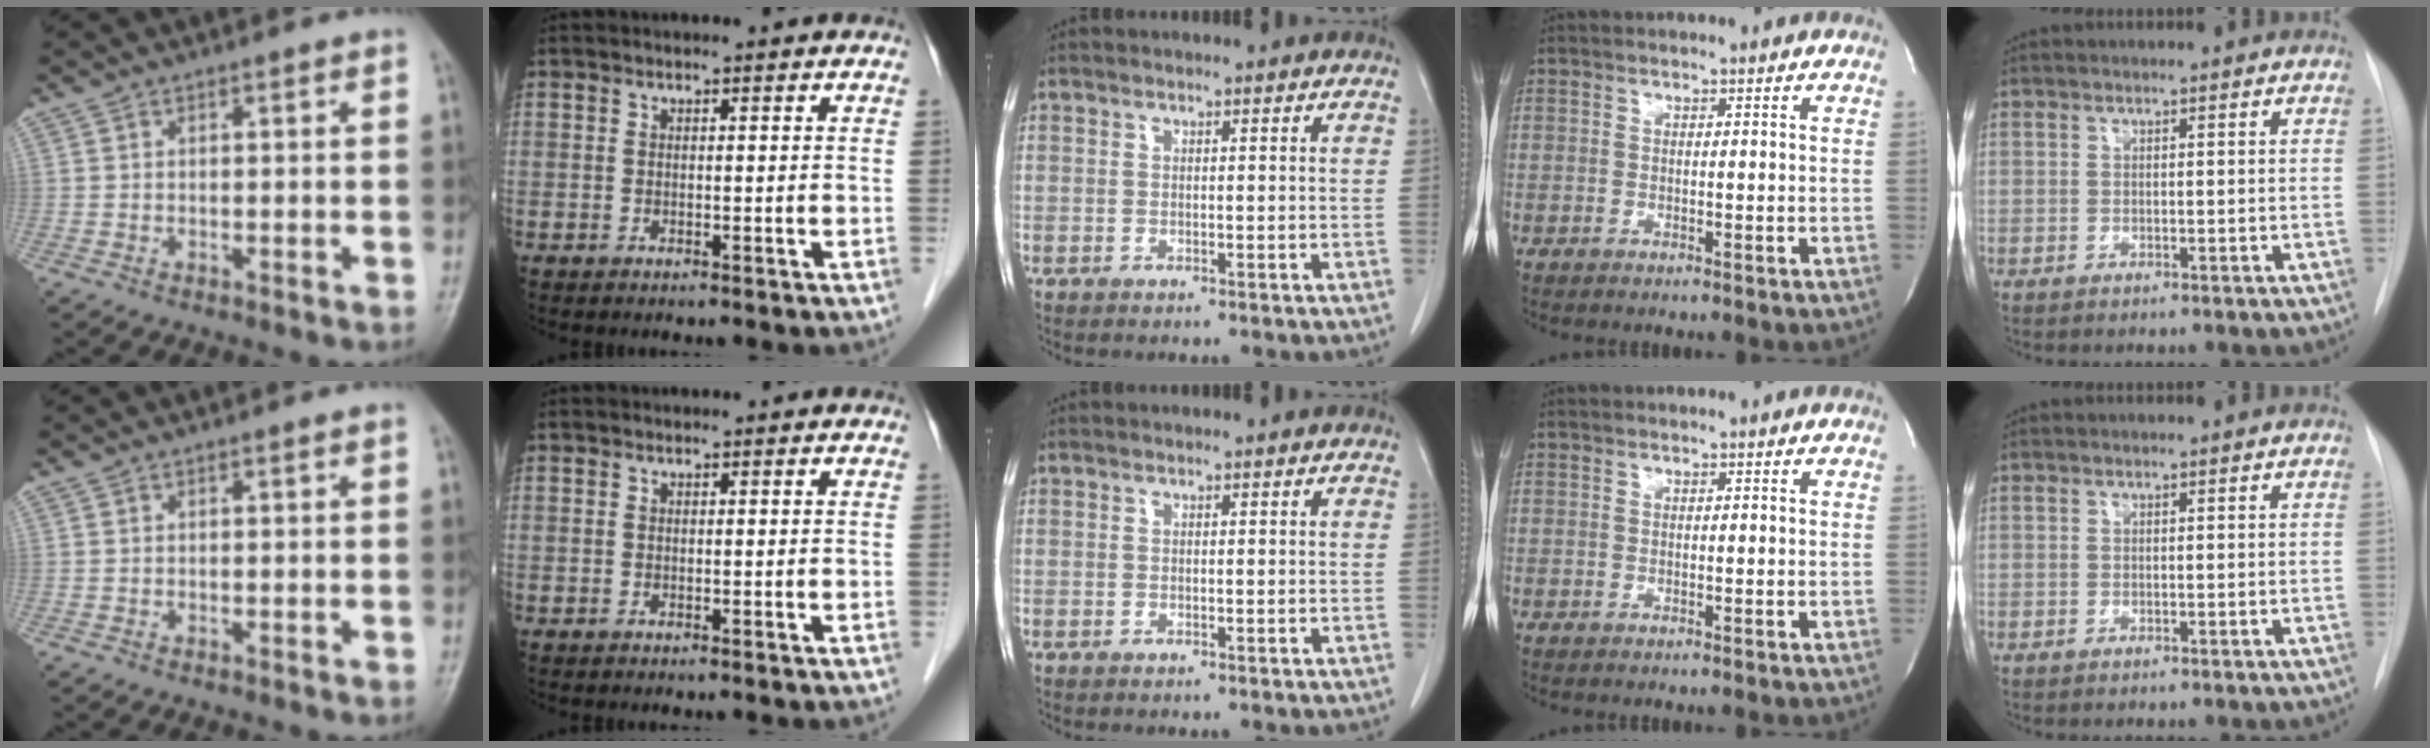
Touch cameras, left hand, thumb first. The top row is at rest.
{}